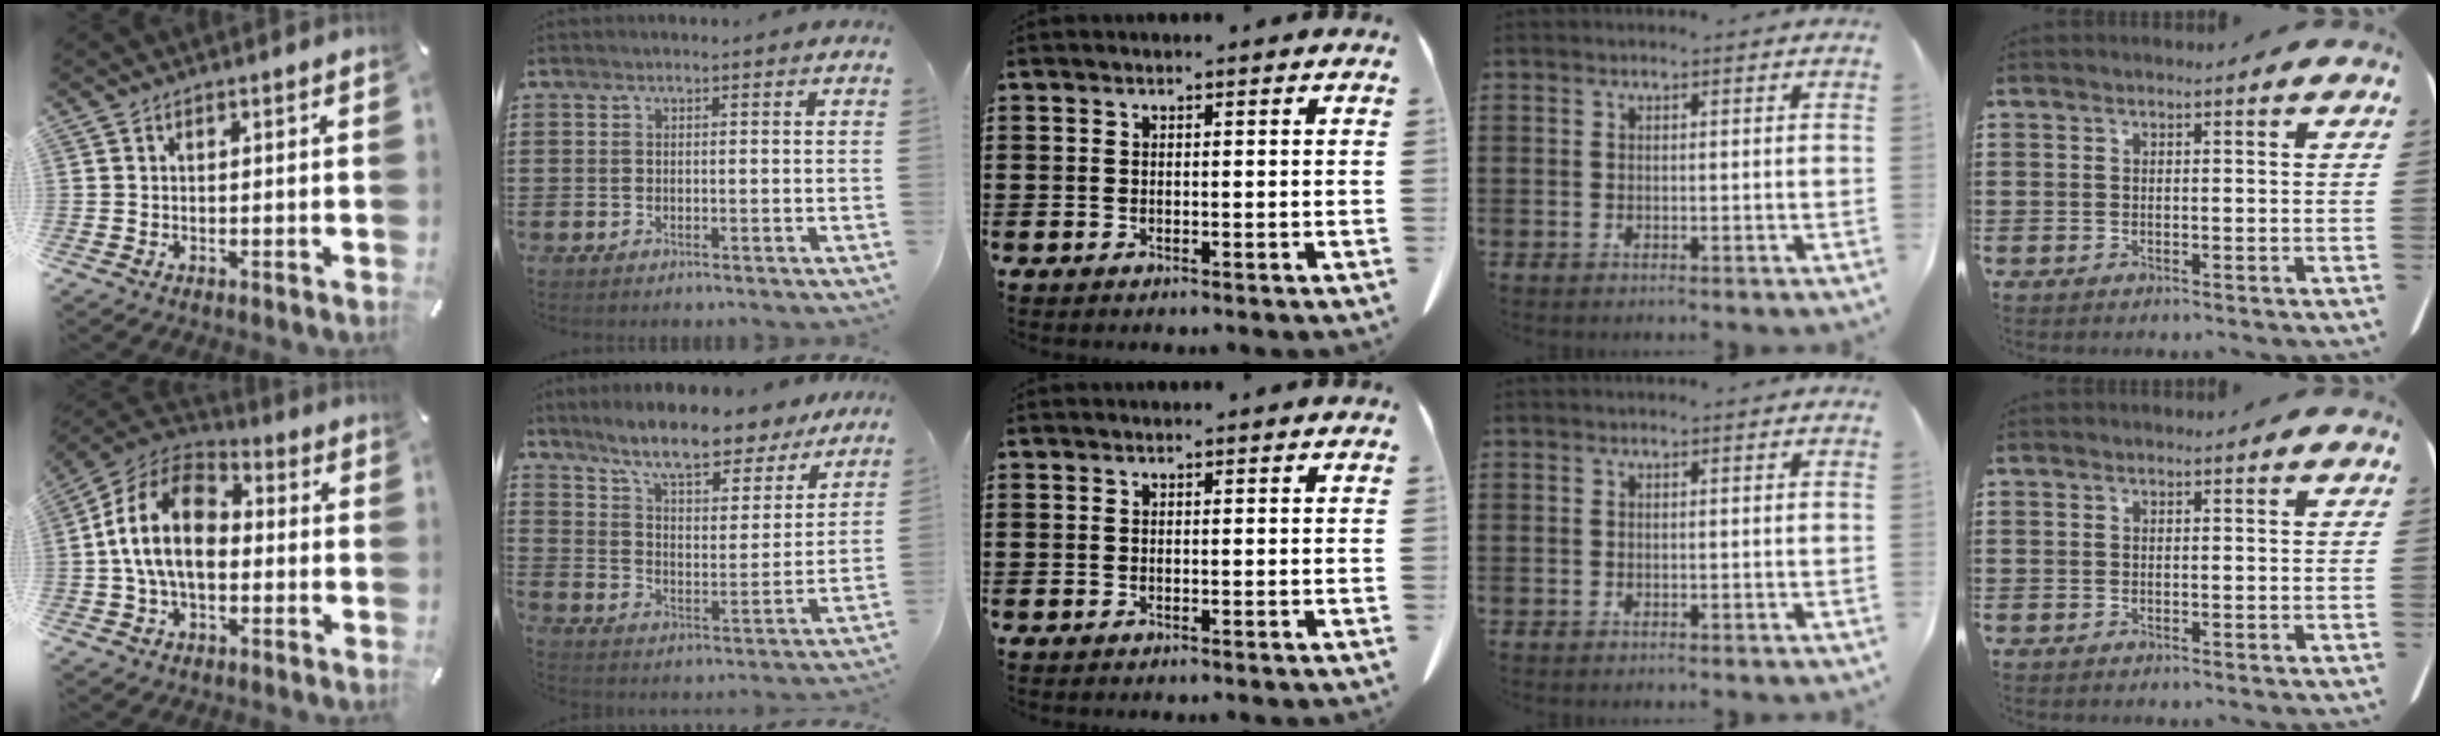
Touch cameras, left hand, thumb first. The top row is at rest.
{"thumb": {"total": 15.8, "force": [-0.9, 10.5, 11.8], "torque": [-0.246, 0.021, -0.019]}, "index": {"total": 9.1, "force": [7.9, 1.0, 4.4], "torque": [-0.105, -0.042, 0.135]}}